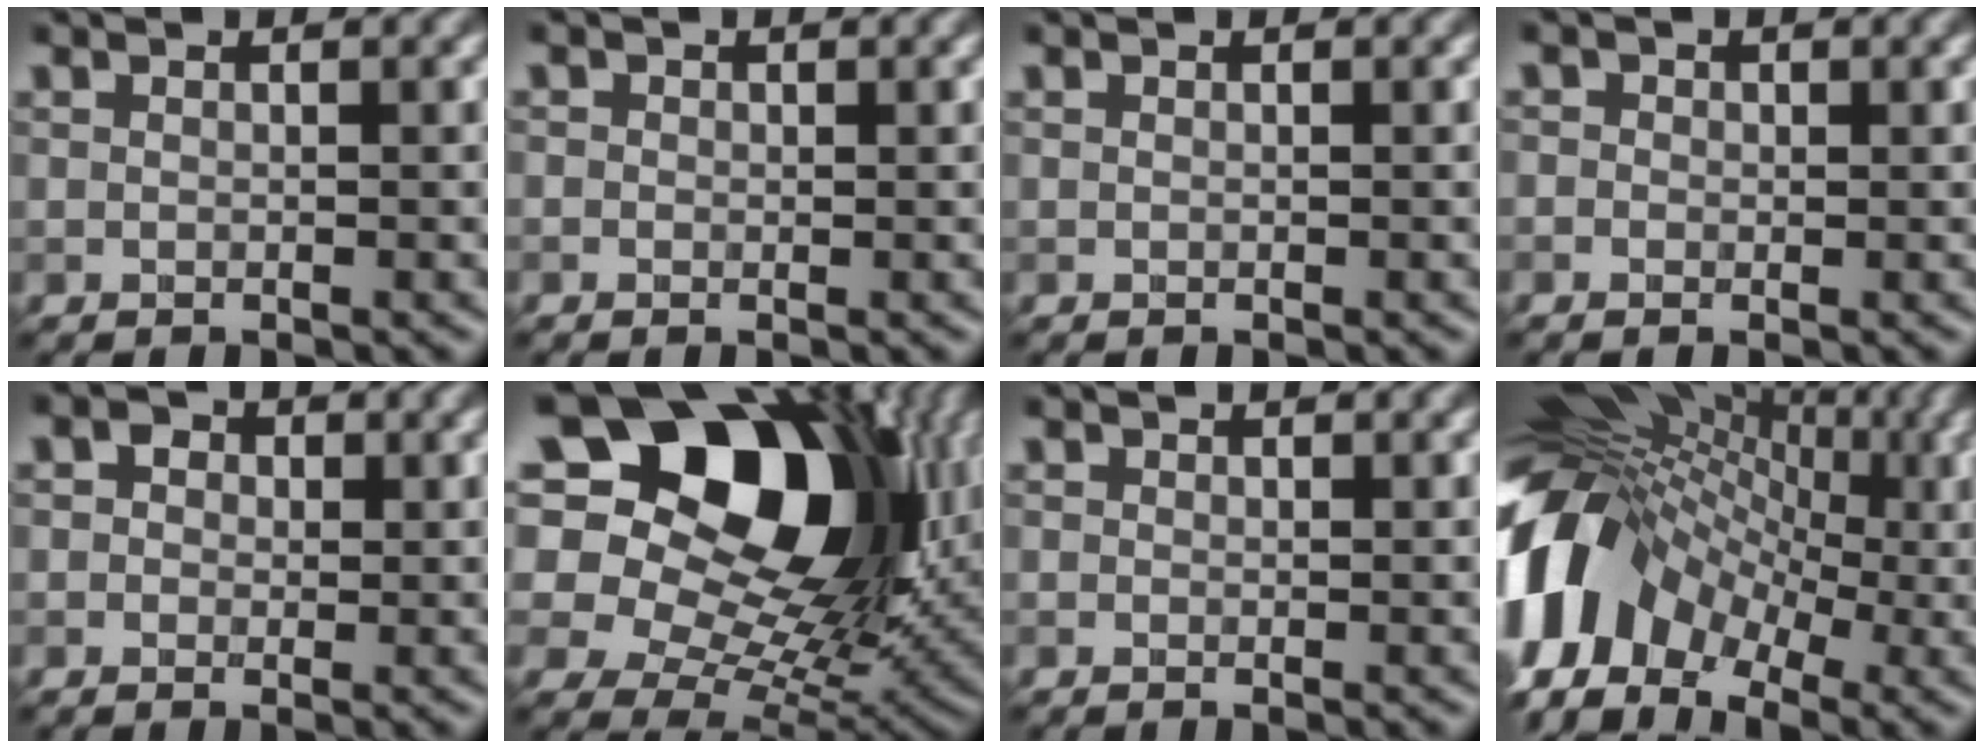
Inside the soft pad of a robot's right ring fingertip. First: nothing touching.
{"total": 1.0, "force": [0.4, 0.8, 0.4], "torque": [-0.002, 0.003, -0.006]}
{"total": 0.0}
{"total": 1.7, "force": [0.6, 1.4, 0.7], "torque": [0.004, 0.013, -0.014]}
{"total": 3.9, "force": [1.5, 3.1, 1.8], "torque": [-0.016, 0.021, -0.004]}
{"total": 21.3, "force": [9.3, 13.6, 13.4], "torque": [-0.275, 0.069, 0.174]}
{"total": 0.6, "force": [0.3, 0.5, 0.2], "torque": [-0.006, 0.002, -0.003]}
{"total": 14.6, "force": [-1.6, 10.1, 10.4], "torque": [-0.216, 0.017, -0.037]}